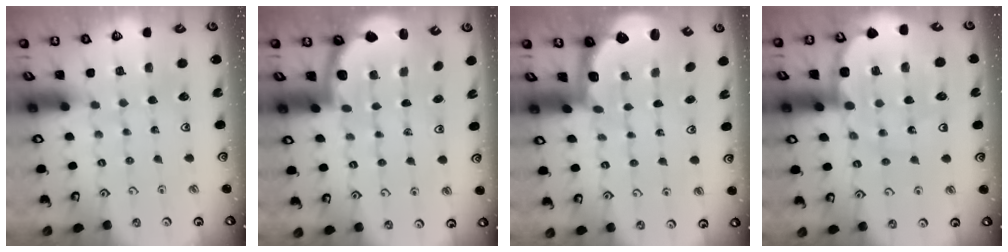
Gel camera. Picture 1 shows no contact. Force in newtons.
{"total": 2.4, "press": 2.3, "slide": 0.6}
{"total": 2.9, "press": 1.8, "slide": 2.2}
{"total": 12.7, "press": 12.4, "slide": 2.8}